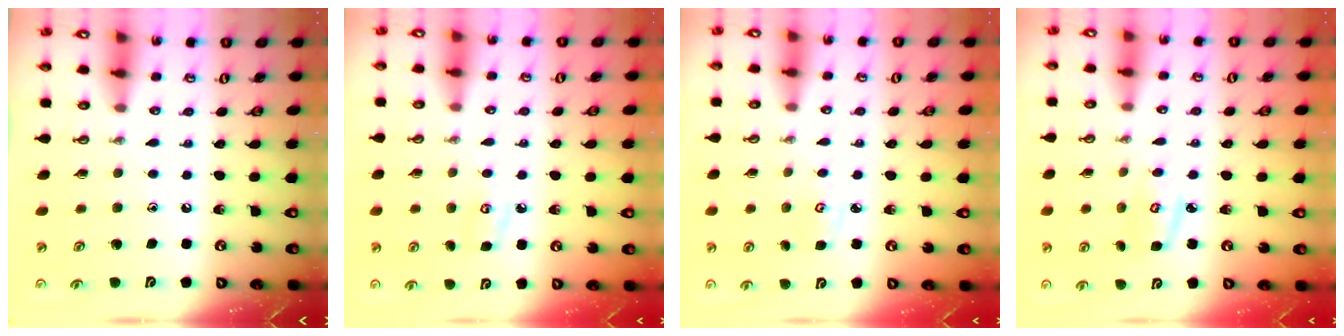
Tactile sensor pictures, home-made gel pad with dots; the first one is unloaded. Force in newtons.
{"total": 5.0, "press": 5.0, "slide": 0.2}
{"total": 2.8, "press": 2.8, "slide": 0.4}
{"total": 5.1, "press": 5.1, "slide": 0.2}